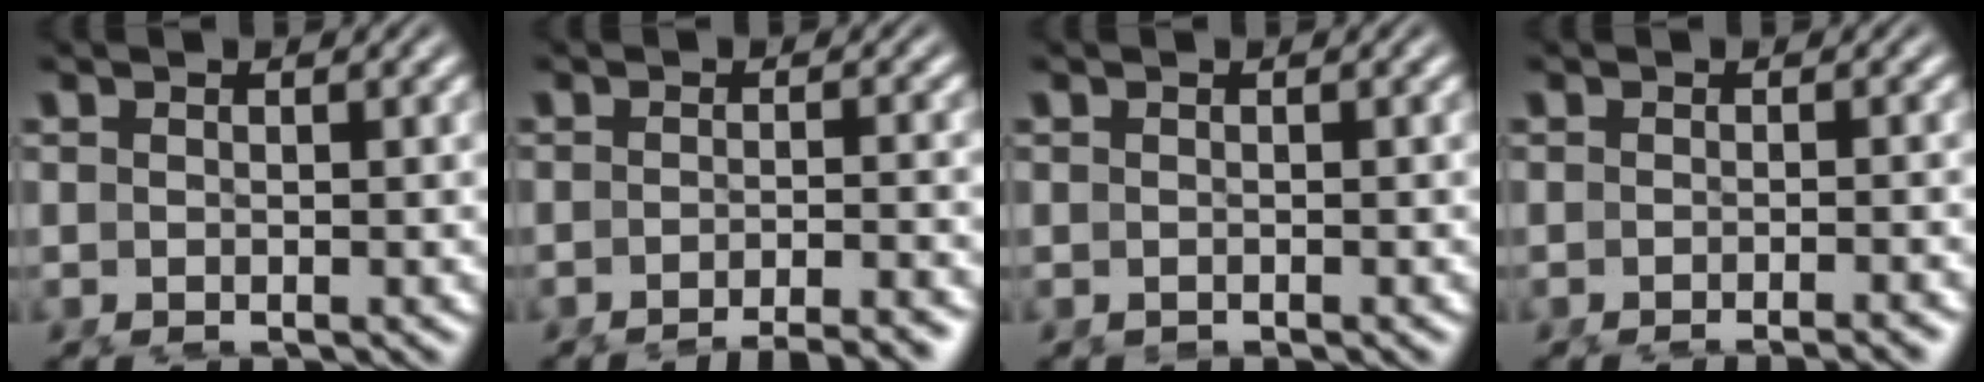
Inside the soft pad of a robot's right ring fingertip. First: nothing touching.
{"total": 6.6, "force": [-6.2, 0.7, 2.3], "torque": [-0.017, -0.008, -0.091]}
{"total": 1.1, "force": [-1.0, 0.1, 0.4], "torque": [-0.008, -0.004, -0.012]}
{"total": 2.8, "force": [-2.5, -0.2, 1.2], "torque": [-0.008, 0.002, -0.039]}